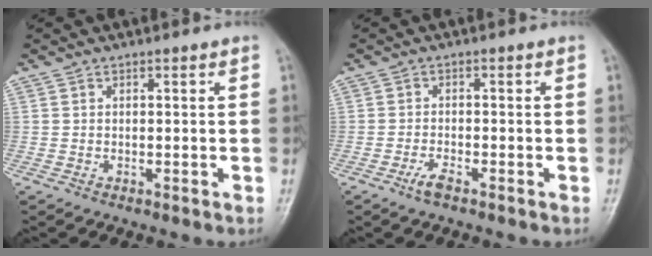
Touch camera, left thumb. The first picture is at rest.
{"total": 2.3, "force": [-1.7, 0.6, 1.3], "torque": [-0.035, 0.007, -0.036]}